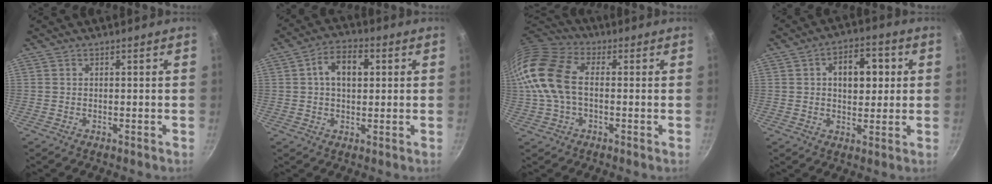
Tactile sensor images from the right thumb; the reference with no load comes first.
{"total": 8.0, "force": [1.7, 5.0, 6.0], "torque": [-0.082, 0.011, 0.019]}
{"total": 15.3, "force": [0.0, 9.9, 11.7], "torque": [-0.229, 0.037, -0.014]}
{"total": 9.6, "force": [1.8, 6.1, 7.2], "torque": [-0.072, 0.007, 0.020]}